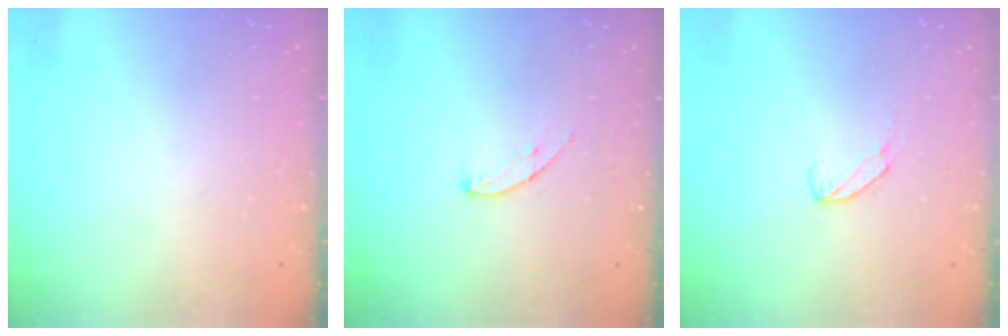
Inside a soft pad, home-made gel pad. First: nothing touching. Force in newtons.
{"total": 4.9, "press": 4.9, "slide": 0.5}
{"total": 6.8, "press": 6.7, "slide": 0.5}